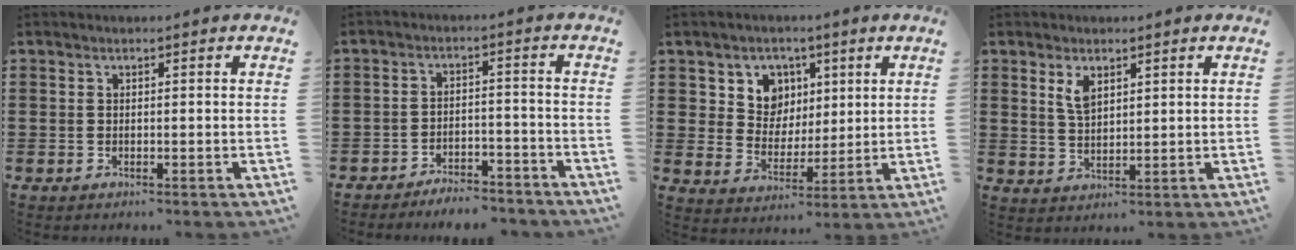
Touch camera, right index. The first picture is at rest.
{"total": 4.0, "force": [-4.0, 0.3, 0.3], "torque": [-0.009, 0.004, -0.082]}
{"total": 6.6, "force": [3.2, 5.7, 1.1], "torque": [-0.043, -0.002, 0.056]}
{"total": 3.4, "force": [2.0, 1.6, 2.3], "torque": [-0.052, 0.004, 0.036]}